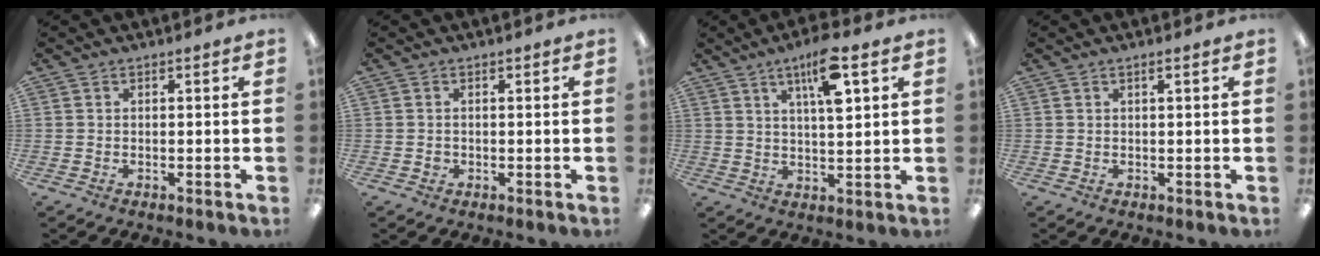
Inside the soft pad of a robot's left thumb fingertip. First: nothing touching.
{"total": 1.1, "force": [0.0, 1.1, 0.2], "torque": [-0.004, 0.004, -0.002]}
{"total": 9.6, "force": [5.0, 2.5, 7.8], "torque": [-0.122, -0.013, 0.078]}
{"total": 1.0, "force": [0.6, 0.1, 0.8], "torque": [-0.016, 0.001, 0.010]}